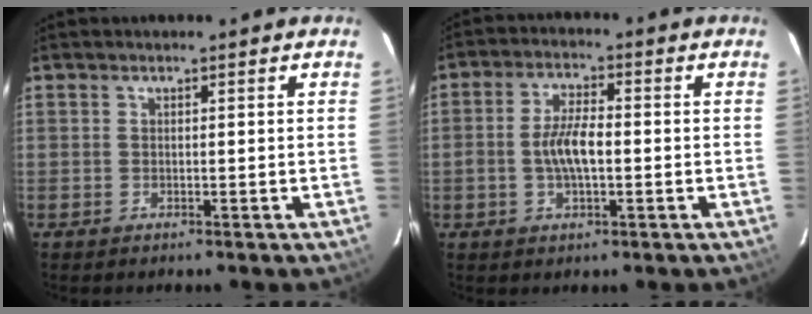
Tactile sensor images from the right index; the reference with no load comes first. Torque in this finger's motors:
{"motor_torque": [0.23, -0.06, 0.24, 0.10]}